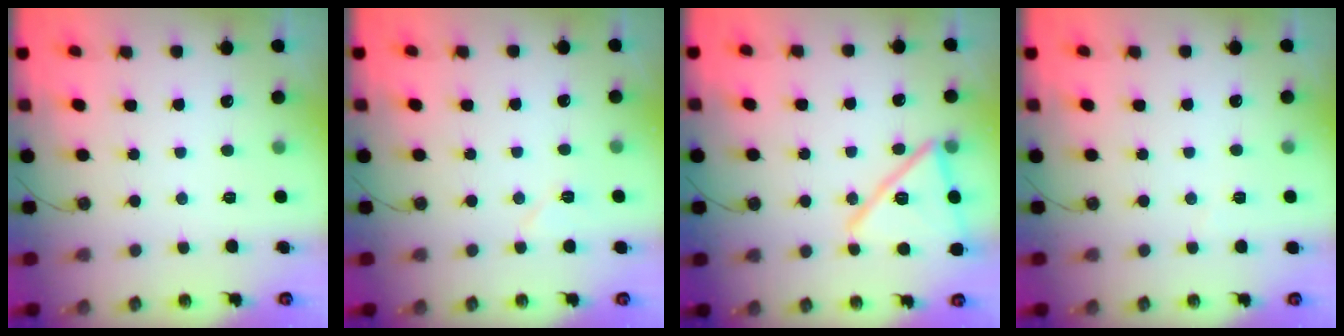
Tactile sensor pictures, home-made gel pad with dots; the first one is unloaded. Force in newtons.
{"total": 5.6, "press": 5.0, "slide": 2.5}
{"total": 17.0, "press": 16.9, "slide": 1.2}
{"total": 3.0, "press": 2.8, "slide": 1.0}